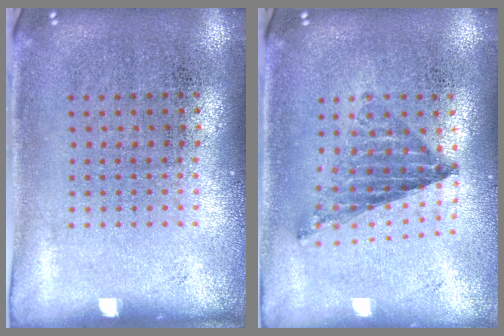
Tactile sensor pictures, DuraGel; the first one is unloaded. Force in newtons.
{"total": 0.9, "press": 0.9, "slide": 0.1}